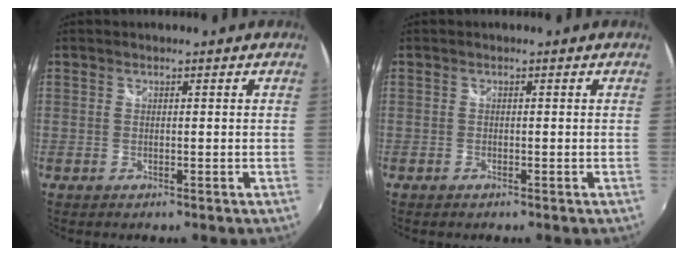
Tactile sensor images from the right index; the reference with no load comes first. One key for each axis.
{"total": 0.5, "fx": -0.4, "fy": 0.2, "fz": 0.2, "tx": -0.006, "ty": 0.001, "tz": -0.007}